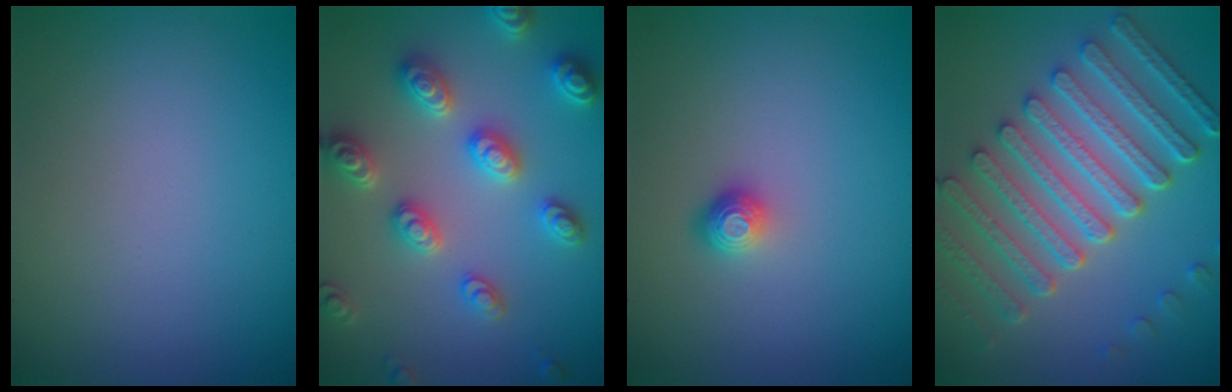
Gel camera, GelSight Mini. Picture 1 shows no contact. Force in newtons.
{"total": 4.5, "press": 4.4, "slide": 1.2}
{"total": 1.2, "press": 1.0, "slide": 0.7}
{"total": 7.9, "press": 6.2, "slide": 5.0}